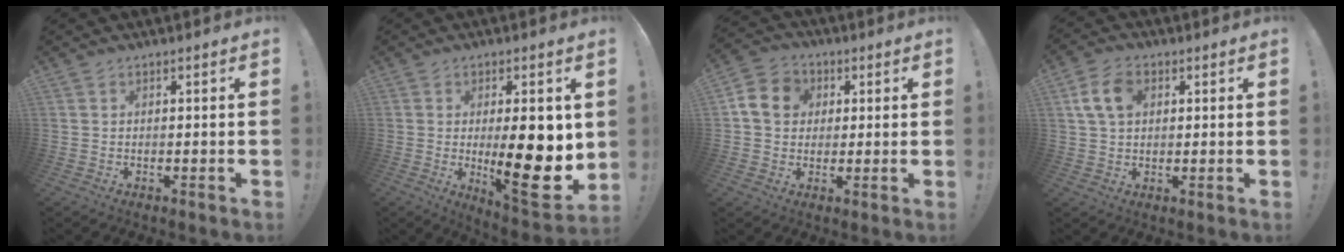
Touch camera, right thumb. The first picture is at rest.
{"total": 17.7, "force": [0.2, 4.6, 17.0], "torque": [-0.234, -0.029, 0.012]}
{"total": 9.9, "force": [2.0, 8.6, 4.5], "torque": [-0.066, 0.013, 0.043]}
{"total": 8.8, "force": [2.5, 6.0, 5.9], "torque": [-0.107, 0.010, 0.050]}